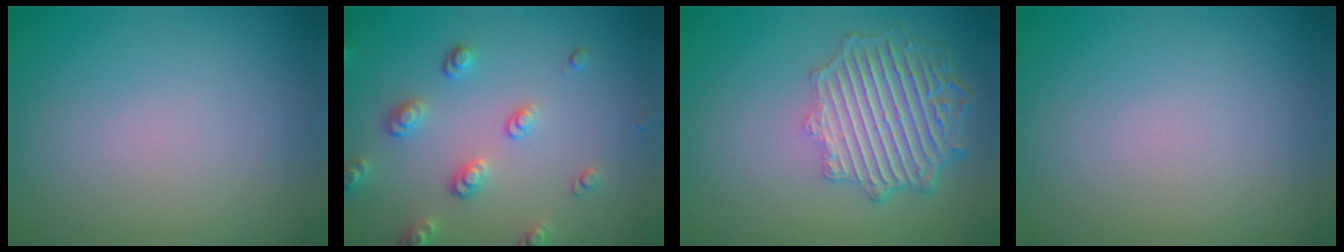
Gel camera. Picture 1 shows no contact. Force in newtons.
{"total": 2.9, "press": 2.6, "slide": 1.3}
{"total": 6.4, "press": 4.9, "slide": 4.1}
{"total": 0.0}